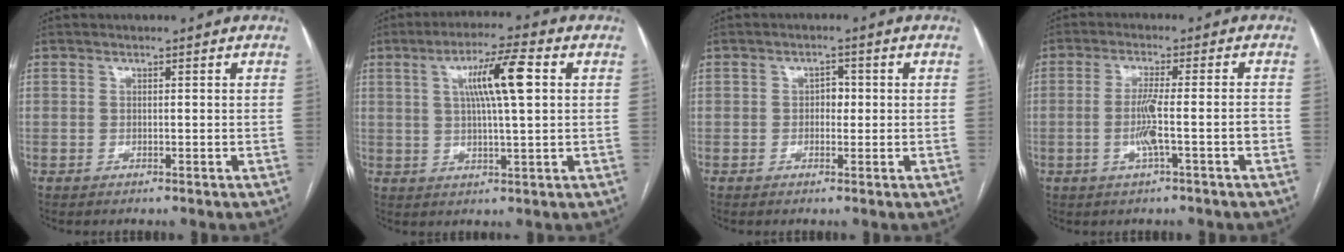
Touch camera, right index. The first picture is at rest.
{"total": 9.2, "force": [2.3, 0.5, 8.9], "torque": [-0.156, 0.012, 0.039]}
{"total": 2.0, "force": [0.0, 1.3, 1.5], "torque": [-0.017, 0.006, -0.002]}
{"total": 5.8, "force": [-1.8, -0.2, 5.5], "torque": [-0.105, 0.006, -0.029]}